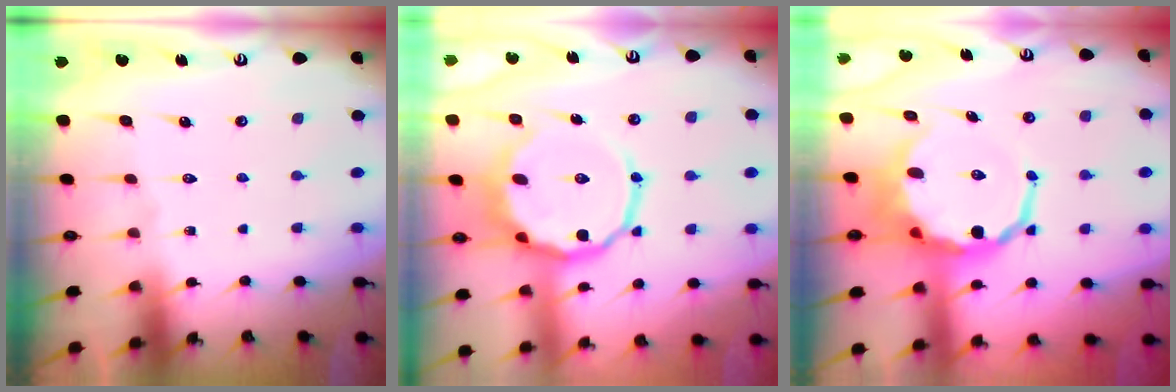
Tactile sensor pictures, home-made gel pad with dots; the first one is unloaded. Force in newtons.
{"total": 12.1, "press": 11.9, "slide": 2.2}
{"total": 10.0, "press": 9.7, "slide": 2.6}